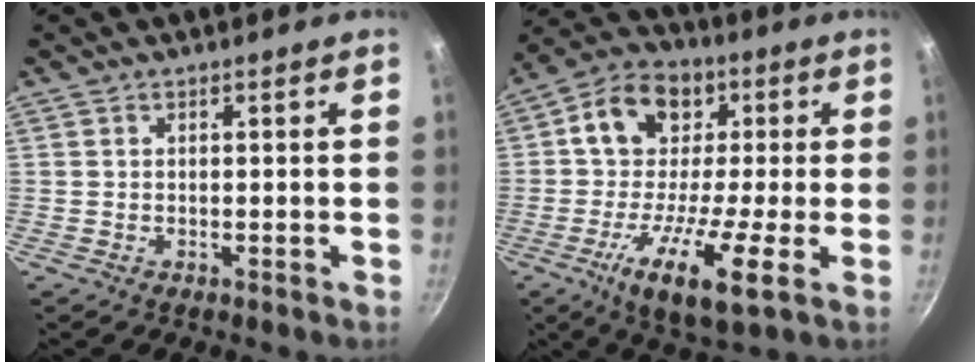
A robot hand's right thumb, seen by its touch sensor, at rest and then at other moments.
{"total": 17.5, "force": [-1.7, 9.8, 14.4], "torque": [-0.220, 0.032, -0.052]}